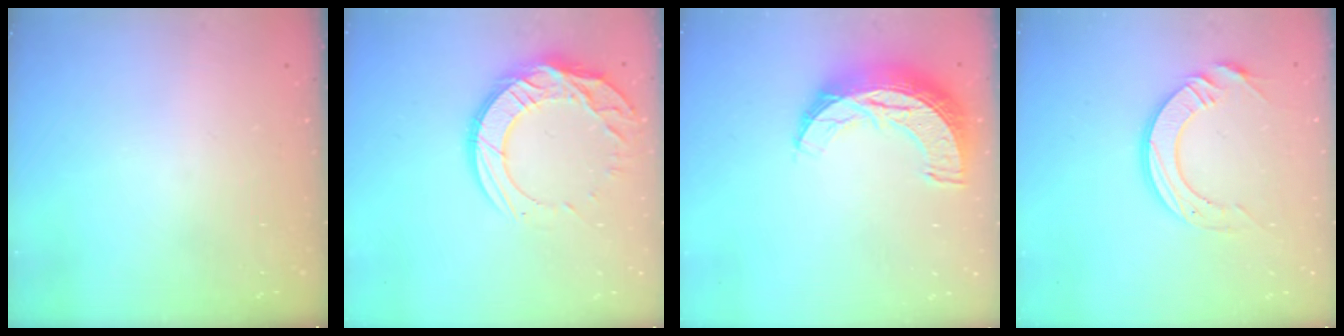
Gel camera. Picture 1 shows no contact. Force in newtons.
{"total": 15.5, "press": 15.5, "slide": 1.1}
{"total": 12.7, "press": 12.7, "slide": 0.8}
{"total": 12.8, "press": 12.7, "slide": 1.2}